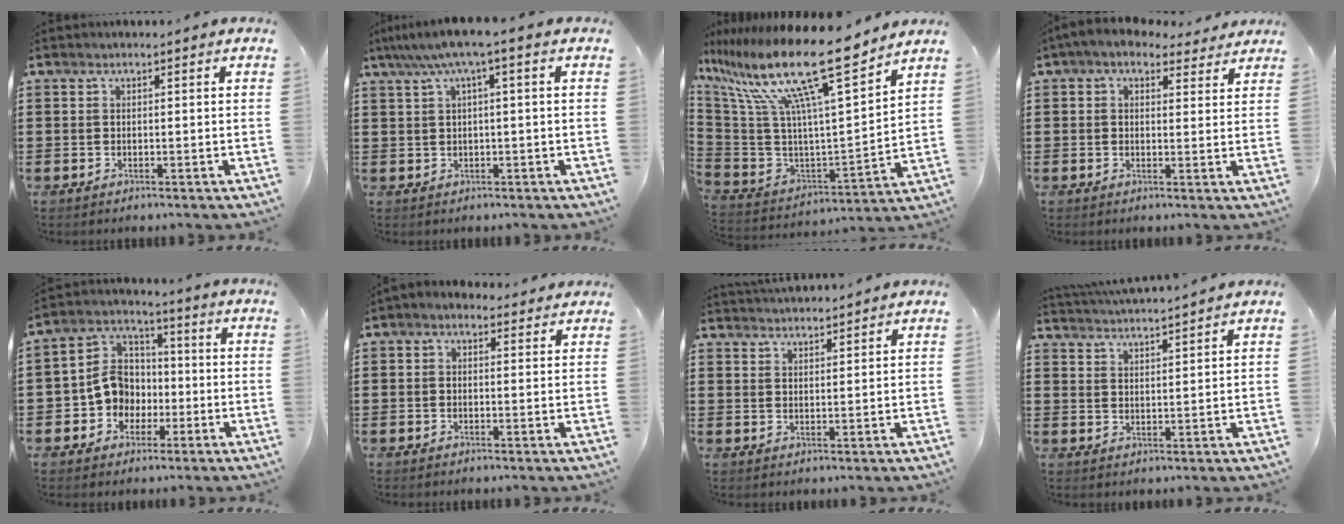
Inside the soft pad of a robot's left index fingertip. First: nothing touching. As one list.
[{"total": 4.0, "force": [0.5, 0.1, 3.9], "torque": [-0.074, 0.001, 0.005]}, {"total": 18.5, "force": [12.8, 2.3, 13.2], "torque": [-0.280, -0.080, 0.201]}, {"total": 3.5, "force": [2.7, 1.5, 1.5], "torque": [-0.042, -0.006, 0.049]}, {"total": 7.9, "force": [-1.8, 7.1, 2.9], "torque": [-0.093, 0.010, -0.037]}, {"total": 1.4, "force": [0.8, 0.9, 0.7], "torque": [-0.016, 0.006, 0.014]}, {"total": 2.5, "force": [2.5, -0.1, -0.1], "torque": [-0.005, -0.007, 0.048]}, {"total": 3.1, "force": [3.0, -0.6, 0.0], "torque": [-0.012, -0.020, 0.053]}]